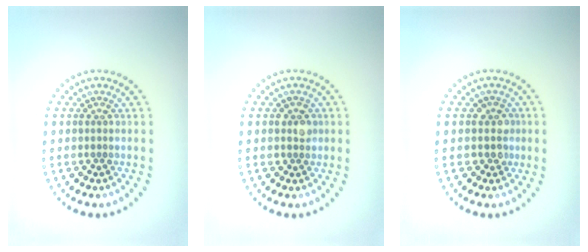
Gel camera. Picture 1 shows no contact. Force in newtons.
{"total": 1.4, "press": 1.3, "slide": 0.6}
{"total": 1.7, "press": 1.4, "slide": 0.9}